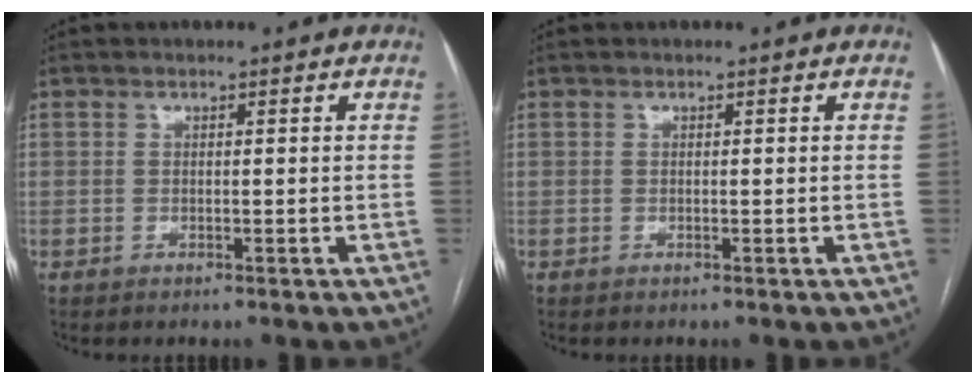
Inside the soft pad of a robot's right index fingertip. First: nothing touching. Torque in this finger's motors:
{"motor_torque": [0.00, 0.00, 0.00, 0.00]}